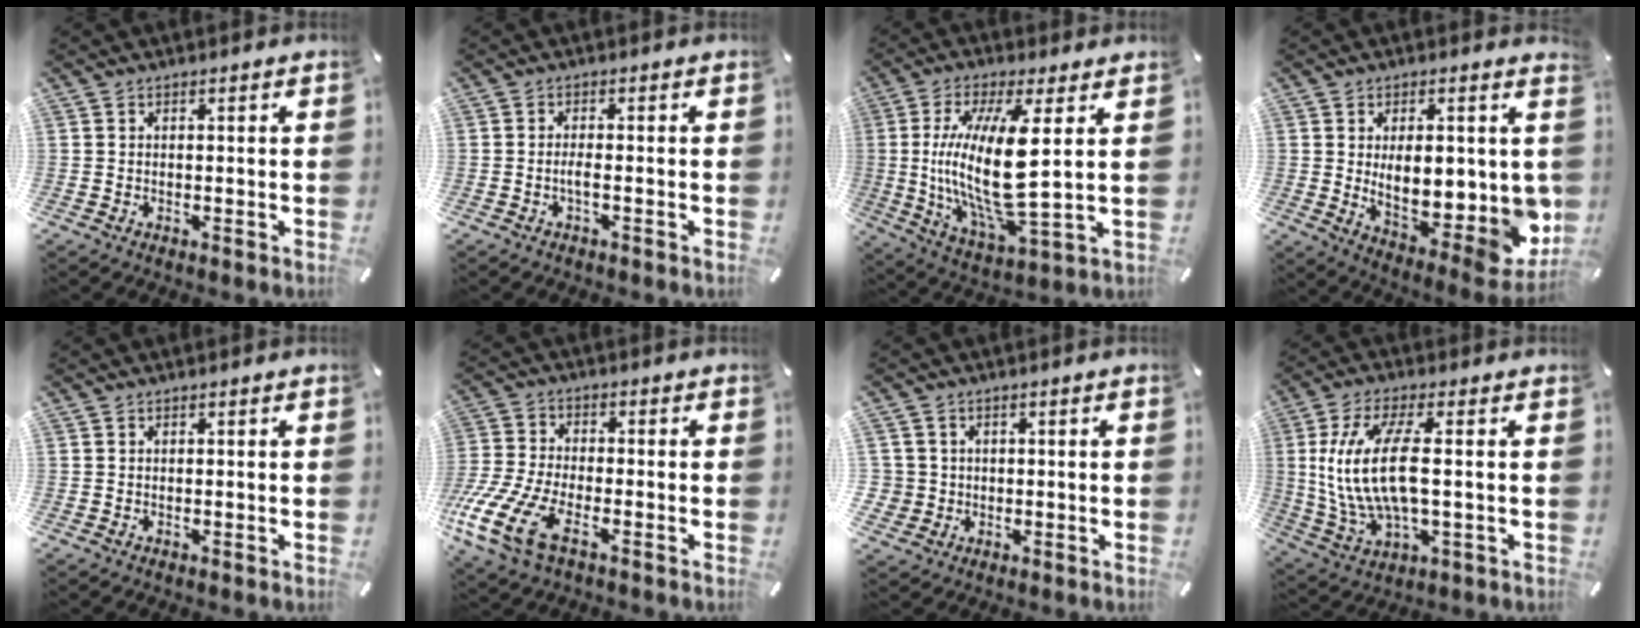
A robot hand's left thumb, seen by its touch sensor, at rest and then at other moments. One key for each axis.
{"total": 2.3, "fx": -0.9, "fy": 0.3, "fz": 2.1, "tx": -0.045, "ty": -0.003, "tz": -0.017}
{"total": 19.5, "fx": 2.4, "fy": 5.3, "fz": 18.6, "tx": -0.399, "ty": -0.031, "tz": 0.025}
{"total": 15.6, "fx": 1.7, "fy": 7.3, "fz": 13.7, "tx": -0.167, "ty": -0.043, "tz": 0.045}
{"total": 0.0}
{"total": 13.8, "fx": -6.9, "fy": 6.8, "fz": 9.9, "tx": -0.224, "ty": 0.017, "tz": -0.126}
{"total": 3.9, "fx": -0.3, "fy": 3.9, "fz": 0.1, "tx": -0.014, "ty": 0.008, "tz": -0.006}
{"total": 15.2, "fx": 1.2, "fy": 6.0, "fz": 13.9, "tx": -0.304, "ty": -0.015, "tz": 0.017}